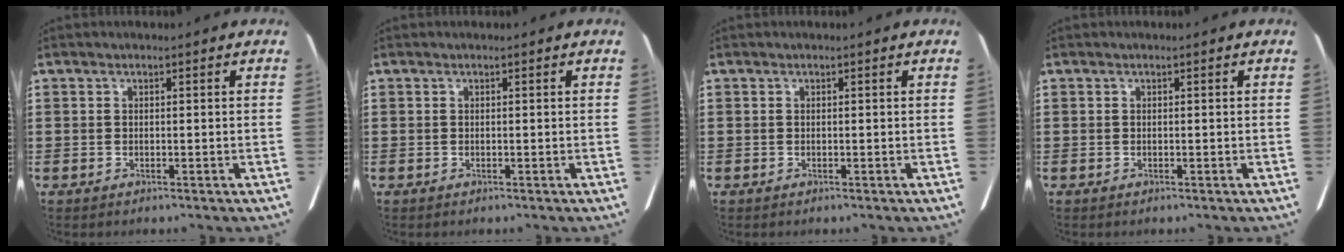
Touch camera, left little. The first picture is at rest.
{"total": 0.0}
{"total": 0.0}
{"total": 0.0}